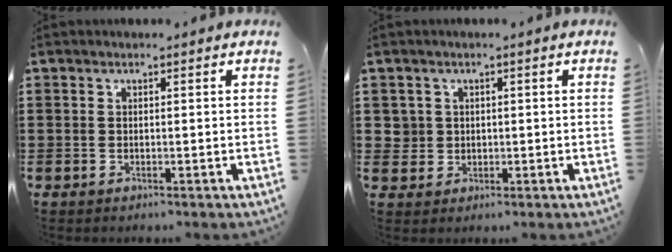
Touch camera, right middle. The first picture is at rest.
{"total": 2.8, "force": [0.4, 2.8, 0.5], "torque": [-0.023, 0.011, 0.005]}